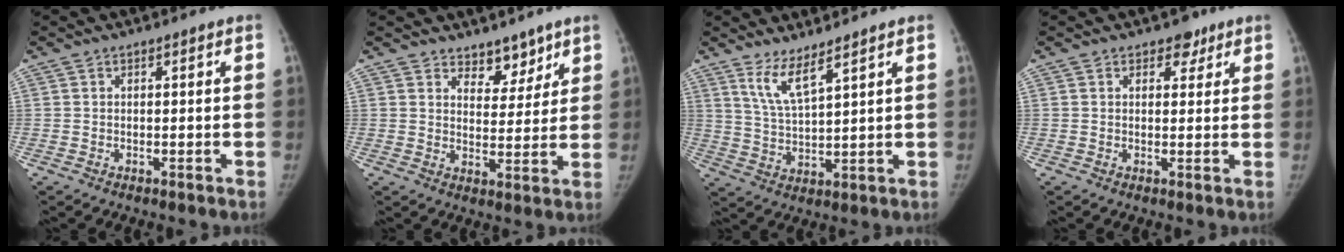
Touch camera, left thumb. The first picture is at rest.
{"total": 5.7, "force": [4.6, 3.1, 1.5], "torque": [0.013, -0.035, 0.075]}
{"total": 5.9, "force": [4.4, 0.7, 3.9], "torque": [-0.078, -0.041, 0.094]}
{"total": 2.7, "force": [1.7, 1.9, 0.9], "torque": [0.008, -0.007, 0.021]}